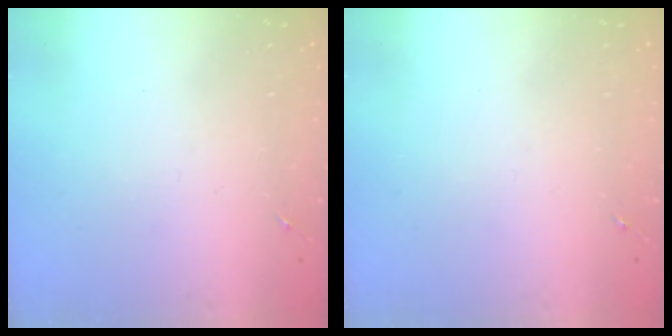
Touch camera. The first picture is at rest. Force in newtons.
{"total": 0.0}